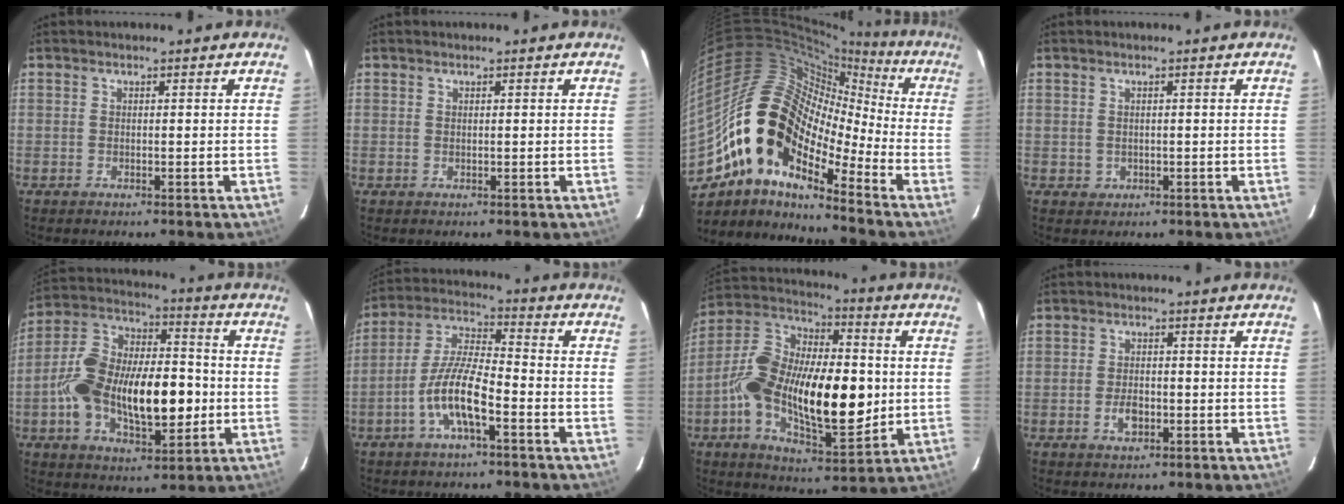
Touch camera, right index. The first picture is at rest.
{"total": 0.0}
{"total": 15.9, "force": [-8.8, 8.6, 10.1], "torque": [-0.158, 0.006, -0.187]}
{"total": 1.3, "force": [0.0, 1.2, 0.2], "torque": [0.000, 0.002, 0.006]}
{"total": 22.2, "force": [-4.1, 11.0, 18.8], "torque": [-0.356, 0.011, -0.065]}
{"total": 10.4, "force": [-4.7, 2.4, 9.0], "torque": [-0.190, 0.004, -0.093]}
{"total": 23.6, "force": [-2.8, 10.7, 20.9], "torque": [-0.381, 0.001, -0.048]}
{"total": 3.7, "force": [-1.3, 2.3, 2.6], "torque": [-0.052, 0.000, -0.020]}